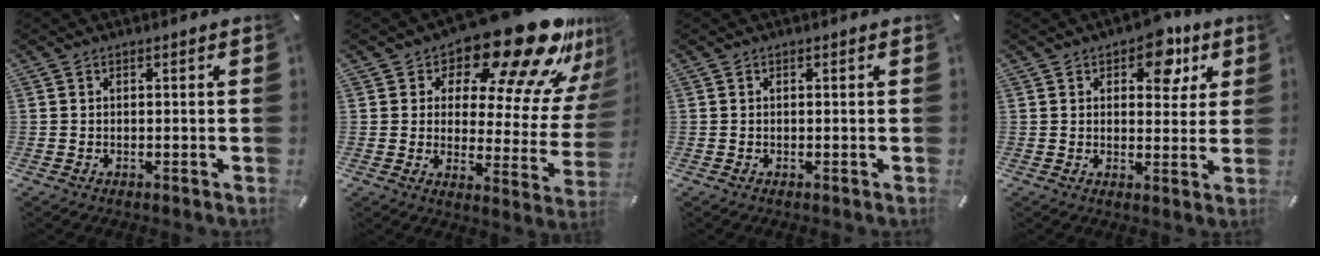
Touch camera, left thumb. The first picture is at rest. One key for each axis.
{"total": 23.7, "fx": 16.8, "fy": 9.0, "fz": 14.1, "tx": -0.182, "ty": -0.131, "tz": 0.270}
{"total": 0.0}
{"total": 8.5, "fx": 4.5, "fy": 5.3, "fz": 4.8, "tx": -0.038, "ty": -0.020, "tz": 0.069}